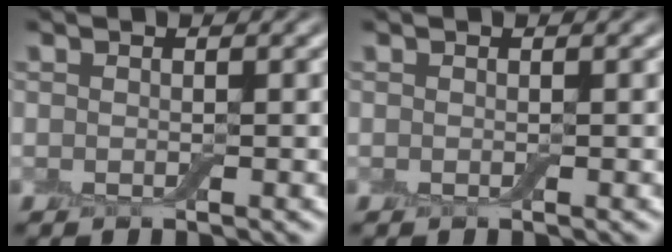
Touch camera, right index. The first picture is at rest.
{"total": 0.0}